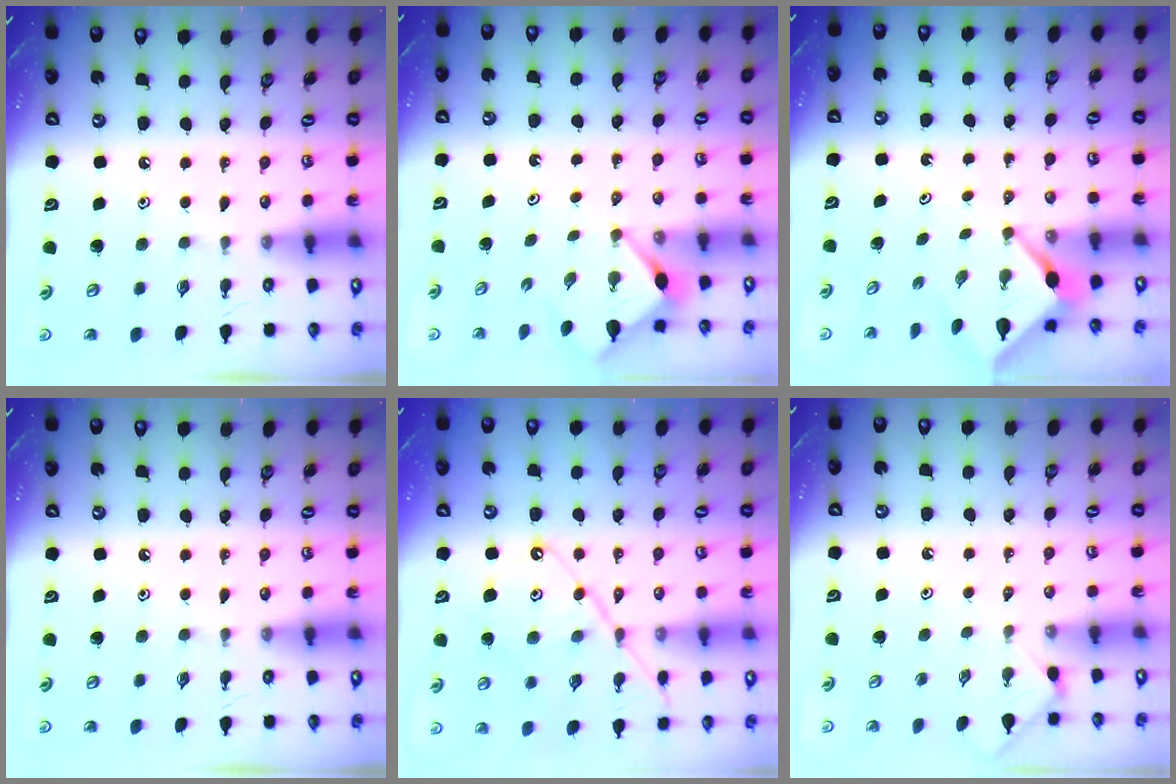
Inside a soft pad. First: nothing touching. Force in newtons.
{"total": 3.5, "press": 3.5, "slide": 0.3}
{"total": 3.3, "press": 3.3, "slide": 0.2}
{"total": 0.0}
{"total": 12.2, "press": 12.2, "slide": 1.1}
{"total": 2.3, "press": 2.3, "slide": 0.3}